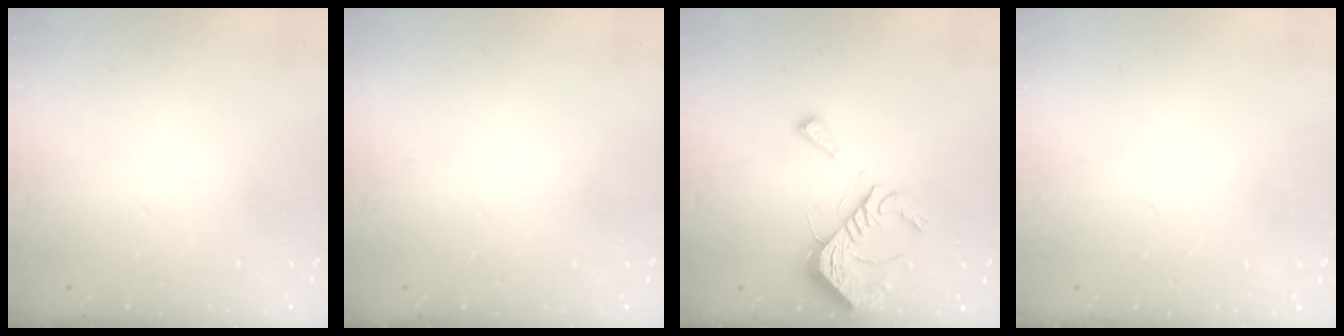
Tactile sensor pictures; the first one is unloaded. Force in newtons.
{"total": 0.0}
{"total": 12.7, "press": 12.7, "slide": 0.5}
{"total": 2.0, "press": 2.0, "slide": 0.1}